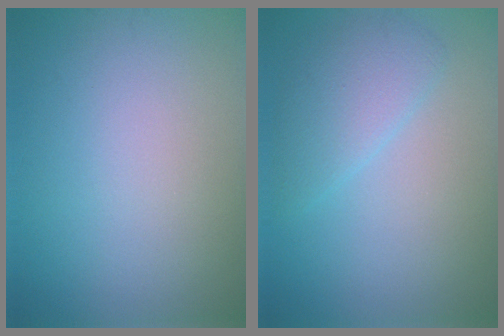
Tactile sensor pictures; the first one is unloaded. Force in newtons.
{"total": 2.7, "press": 2.7, "slide": 0.1}